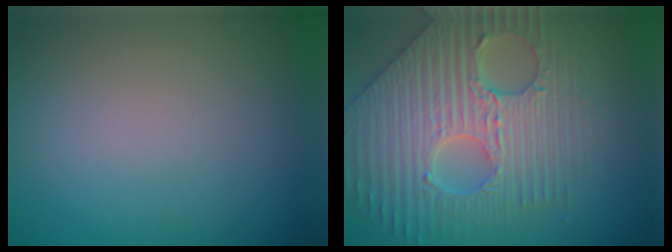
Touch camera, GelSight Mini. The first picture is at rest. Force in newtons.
{"total": 7.3, "press": 6.1, "slide": 4.0}